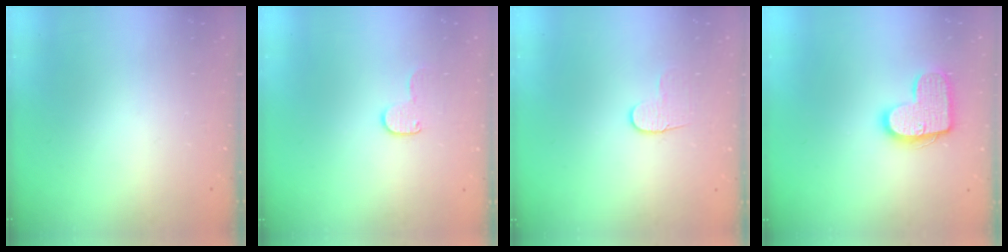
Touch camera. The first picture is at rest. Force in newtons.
{"total": 4.5, "press": 4.5, "slide": 0.5}
{"total": 6.2, "press": 6.1, "slide": 0.6}
{"total": 13.8, "press": 13.8, "slide": 0.7}